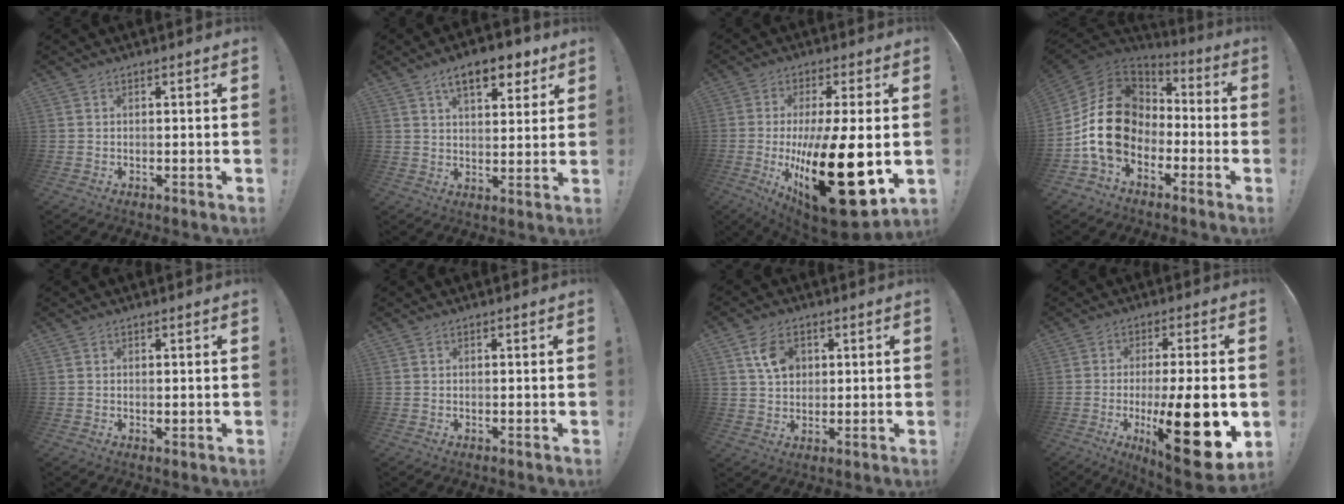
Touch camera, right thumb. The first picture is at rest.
{"total": 10.9, "force": [6.4, 4.8, 7.4], "torque": [-0.106, -0.025, 0.111]}
{"total": 26.6, "force": [-4.5, 8.6, 24.8], "torque": [-0.430, 0.000, -0.061]}
{"total": 19.4, "force": [-2.8, 14.5, 12.6], "torque": [-0.234, 0.029, -0.037]}
{"total": 0.5, "force": [0.2, 0.4, 0.3], "torque": [-0.003, 0.000, 0.003]}
{"total": 0.0}
{"total": 8.0, "force": [3.1, 5.8, 4.6], "torque": [-0.071, 0.000, 0.059]}
{"total": 21.4, "force": [-5.3, 5.4, 20.1], "torque": [-0.314, 0.013, -0.071]}